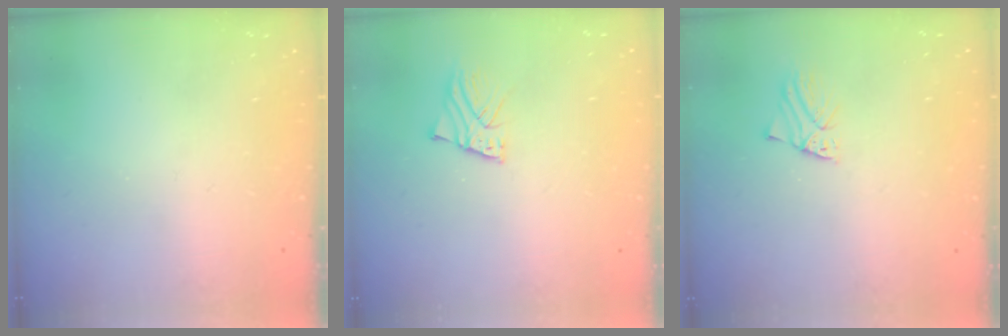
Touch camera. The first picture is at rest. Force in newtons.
{"total": 2.6, "press": 2.6, "slide": 0.2}
{"total": 1.2, "press": 1.2, "slide": 0.1}